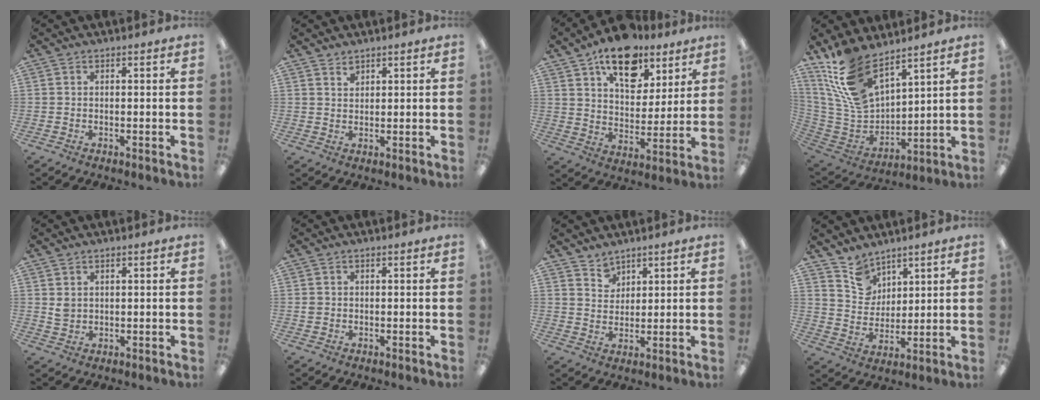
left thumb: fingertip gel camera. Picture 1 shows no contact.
{"total": 1.9, "force": [1.7, 0.8, 0.2], "torque": [0.003, -0.007, 0.031]}
{"total": 16.5, "force": [10.9, 9.0, 8.6], "torque": [-0.118, -0.057, 0.190]}
{"total": 16.4, "force": [11.7, 7.4, 8.8], "torque": [-0.226, -0.056, 0.221]}
{"total": 2.5, "force": [1.2, 1.9, 1.1], "torque": [-0.015, 0.000, 0.020]}
{"total": 0.9, "force": [0.0, 0.9, 0.2], "torque": [-0.005, 0.005, -0.001]}
{"total": 4.0, "force": [3.4, 2.2, -0.1], "torque": [-0.002, -0.017, 0.064]}
{"total": 8.2, "force": [6.5, 5.0, 0.8], "torque": [-0.035, -0.035, 0.128]}